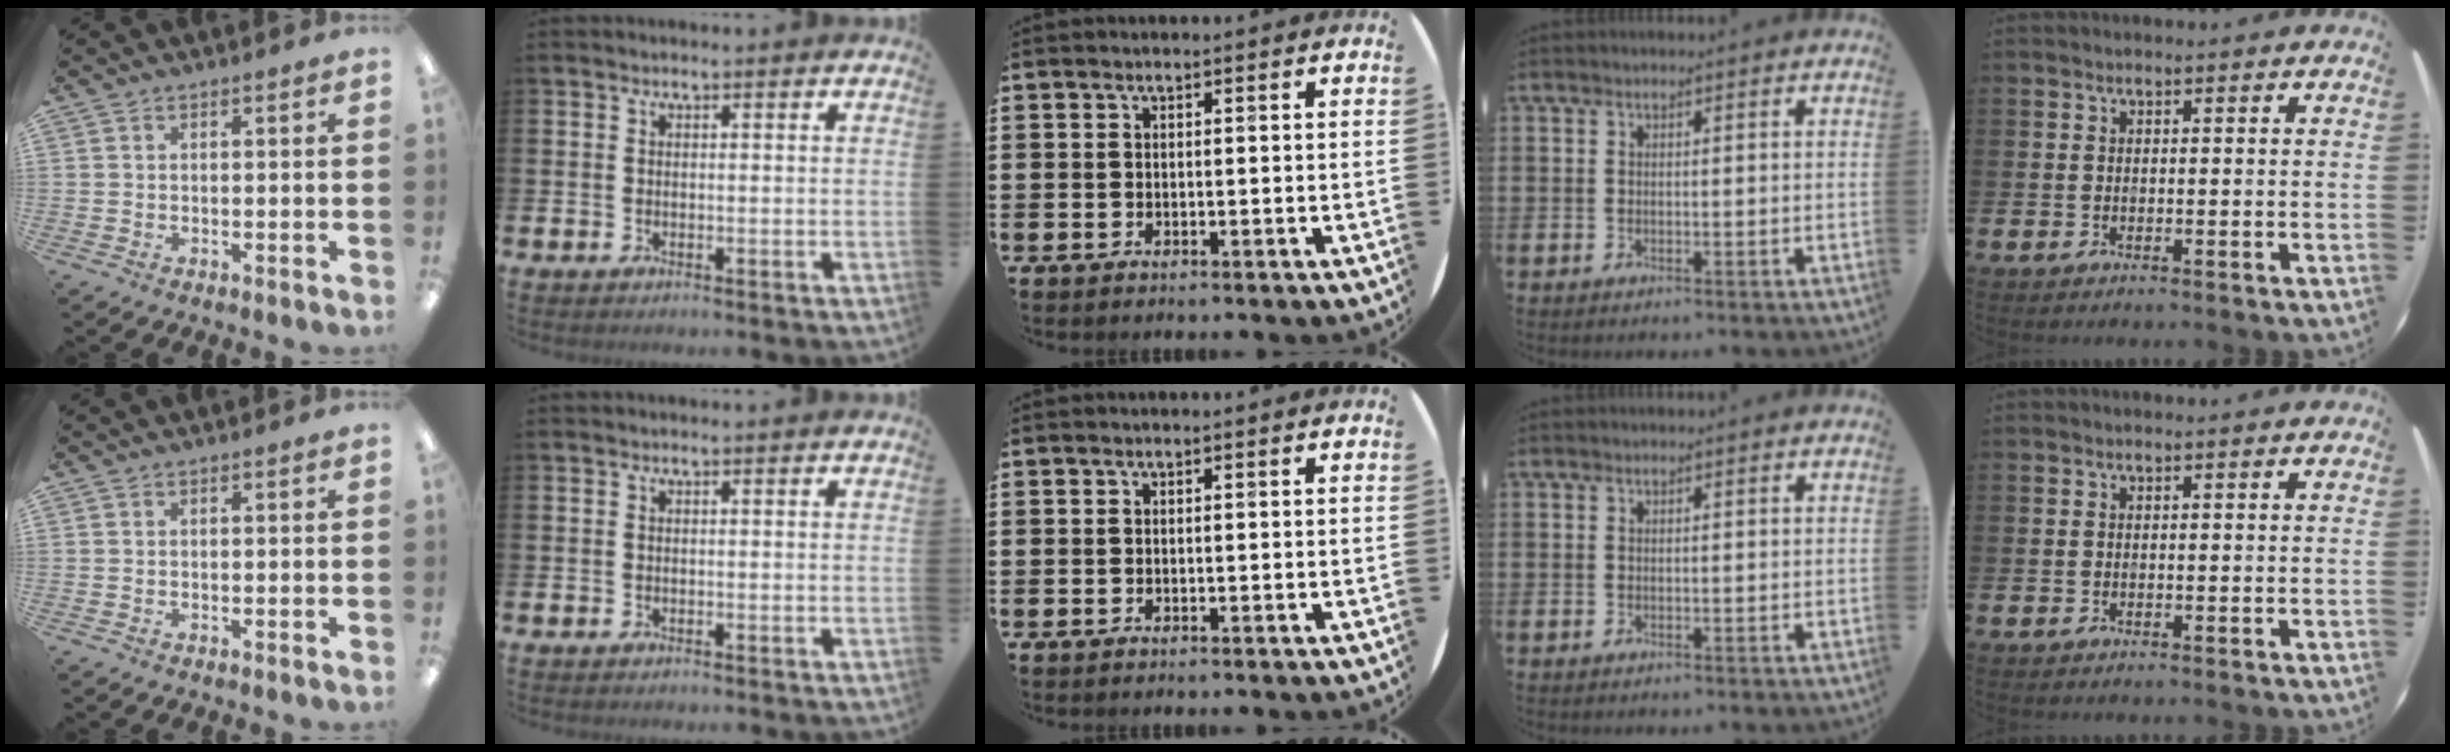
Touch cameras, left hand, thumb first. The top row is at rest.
{}